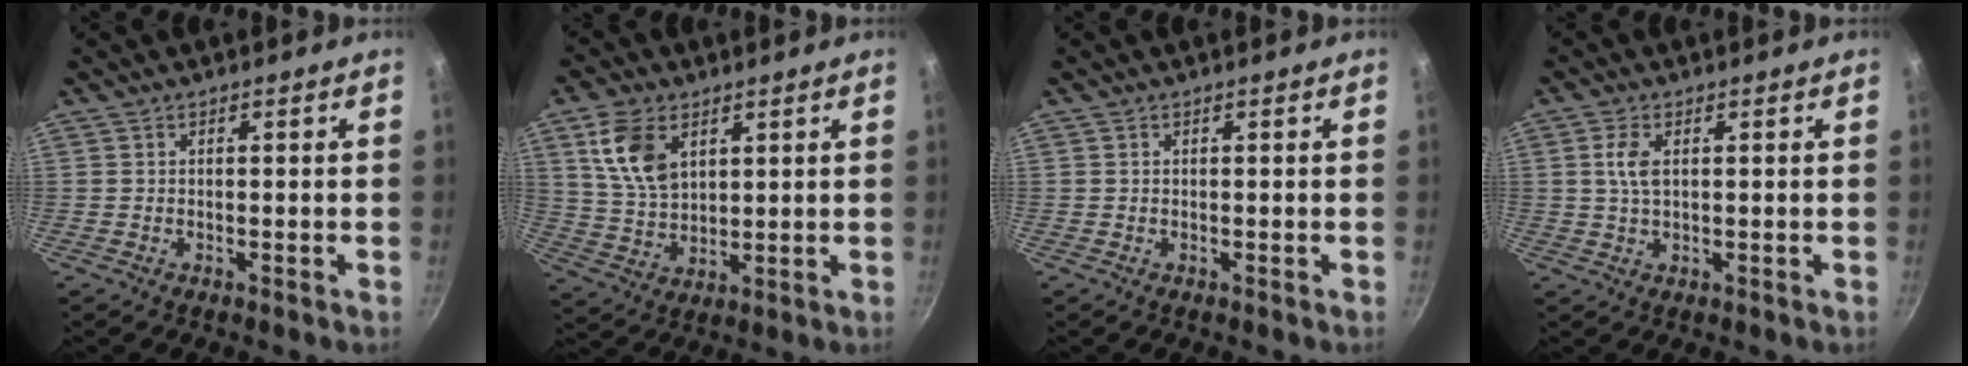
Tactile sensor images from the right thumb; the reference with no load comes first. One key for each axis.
{"total": 10.6, "fx": 4.5, "fy": 6.5, "fz": 7.0, "tx": -0.124, "ty": -0.022, "tz": 0.092}
{"total": 0.0}
{"total": 4.0, "fx": 1.0, "fy": 2.1, "fz": 3.3, "tx": -0.069, "ty": 0.002, "tz": 0.019}